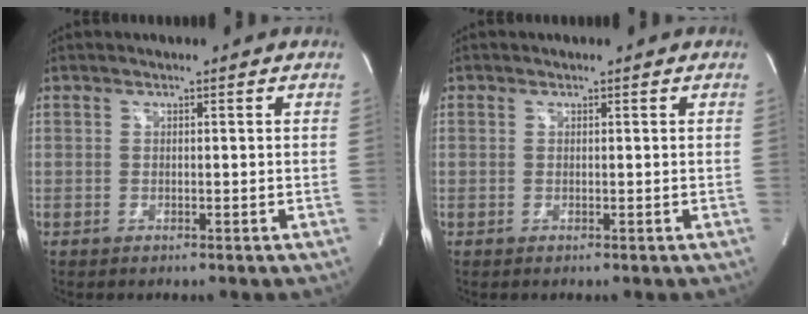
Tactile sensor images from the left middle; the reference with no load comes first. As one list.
[{"total": 0.0}]